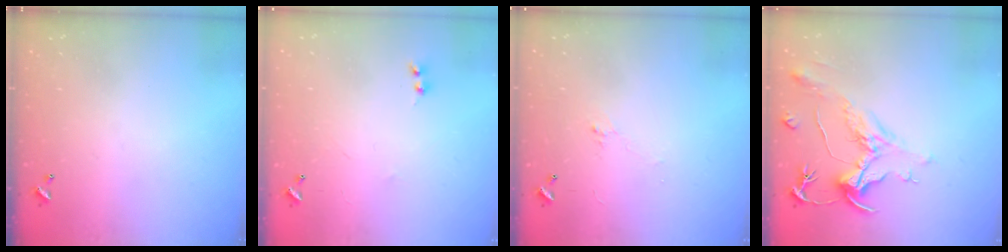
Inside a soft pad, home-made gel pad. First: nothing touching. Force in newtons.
{"total": 2.0, "press": 2.0, "slide": 0.5}
{"total": 0.6, "press": 0.3, "slide": 0.5}
{"total": 2.2, "press": 1.7, "slide": 1.3}